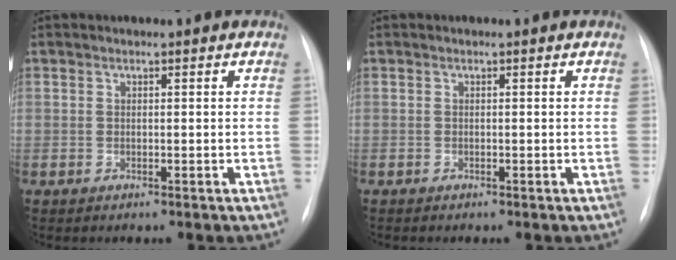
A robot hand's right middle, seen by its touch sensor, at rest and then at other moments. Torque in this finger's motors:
{"motor_torque": [0.64, -0.85, 0.01, 0.01]}